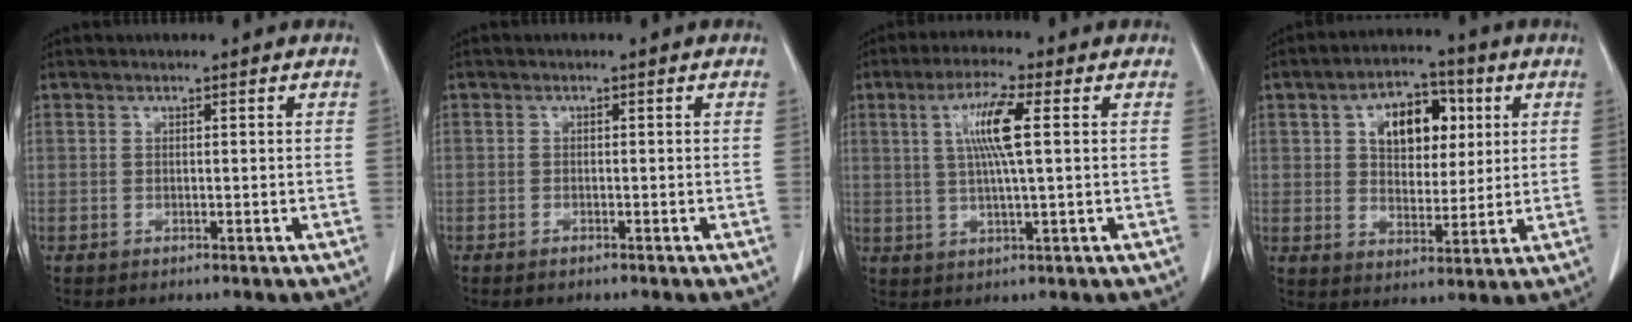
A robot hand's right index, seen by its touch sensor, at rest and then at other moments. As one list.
[{"total": 0.8, "force": [-0.7, 0.2, 0.4], "torque": [-0.011, -0.001, -0.010]}, {"total": 7.4, "force": [1.7, 0.2, 7.2], "torque": [-0.139, 0.004, 0.032]}, {"total": 10.3, "force": [3.2, 6.2, 7.6], "torque": [-0.126, 0.024, 0.055]}]